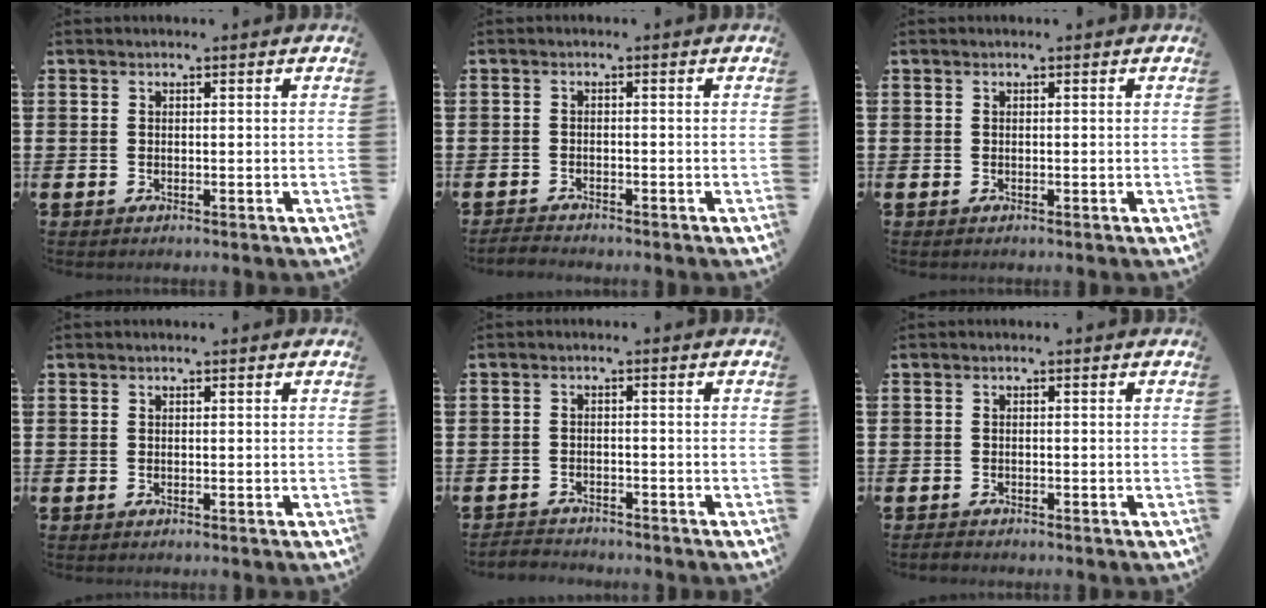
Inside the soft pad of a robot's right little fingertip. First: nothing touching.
{"total": 1.3, "force": [-1.3, 0.1, 0.2], "torque": [-0.006, 0.003, -0.026]}
{"total": 0.0}
{"total": 0.0}
{"total": 1.7, "force": [-1.7, 0.1, -0.2], "torque": [-0.002, 0.004, -0.038]}
{"total": 0.6, "force": [-0.5, 0.3, 0.2], "torque": [-0.006, 0.001, -0.013]}